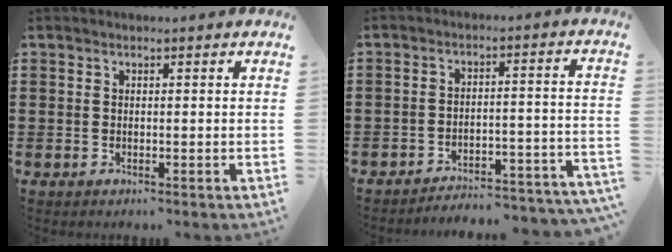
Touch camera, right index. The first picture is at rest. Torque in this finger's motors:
{"motor_torque": [1.05, 1.09, 0.20, 0.04]}